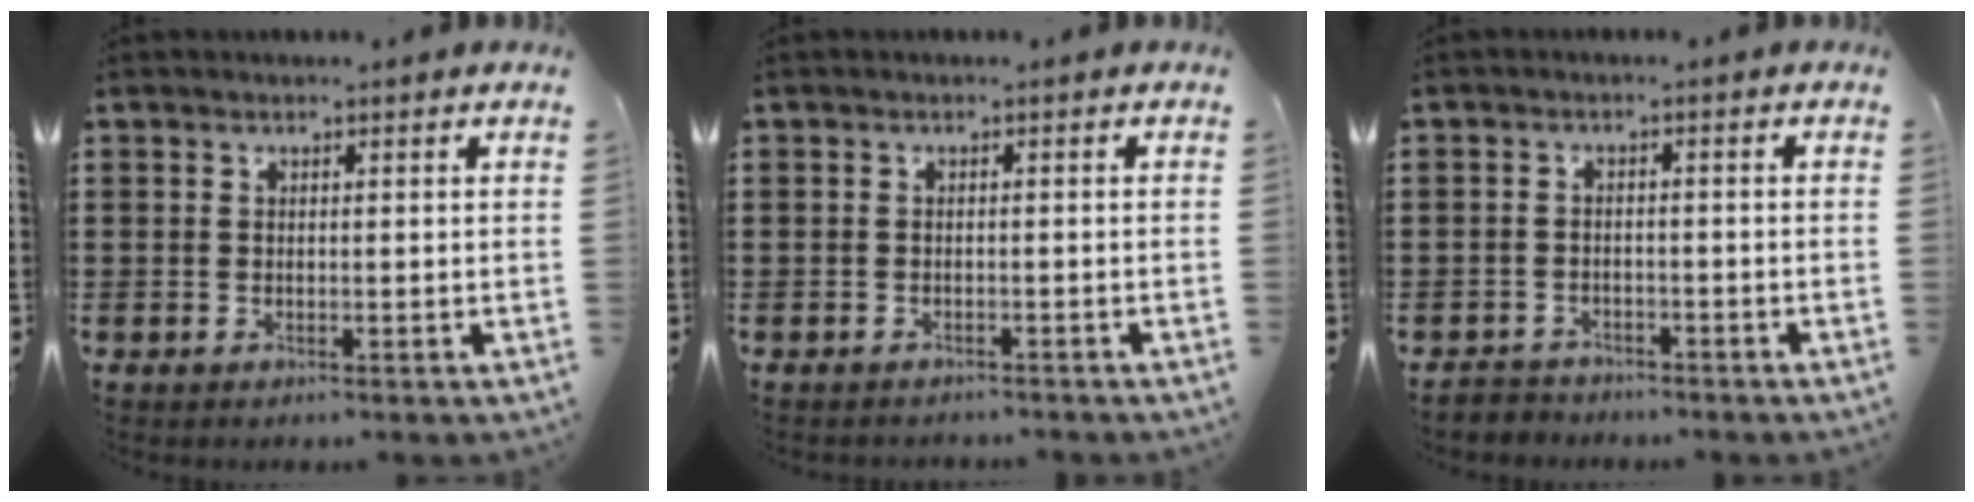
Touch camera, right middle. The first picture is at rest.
{"total": 0.7, "force": [-0.7, 0.0, 0.0], "torque": [-0.003, -0.002, -0.015]}
{"total": 2.2, "force": [-2.2, 0.5, -0.3], "torque": [-0.002, -0.001, -0.049]}